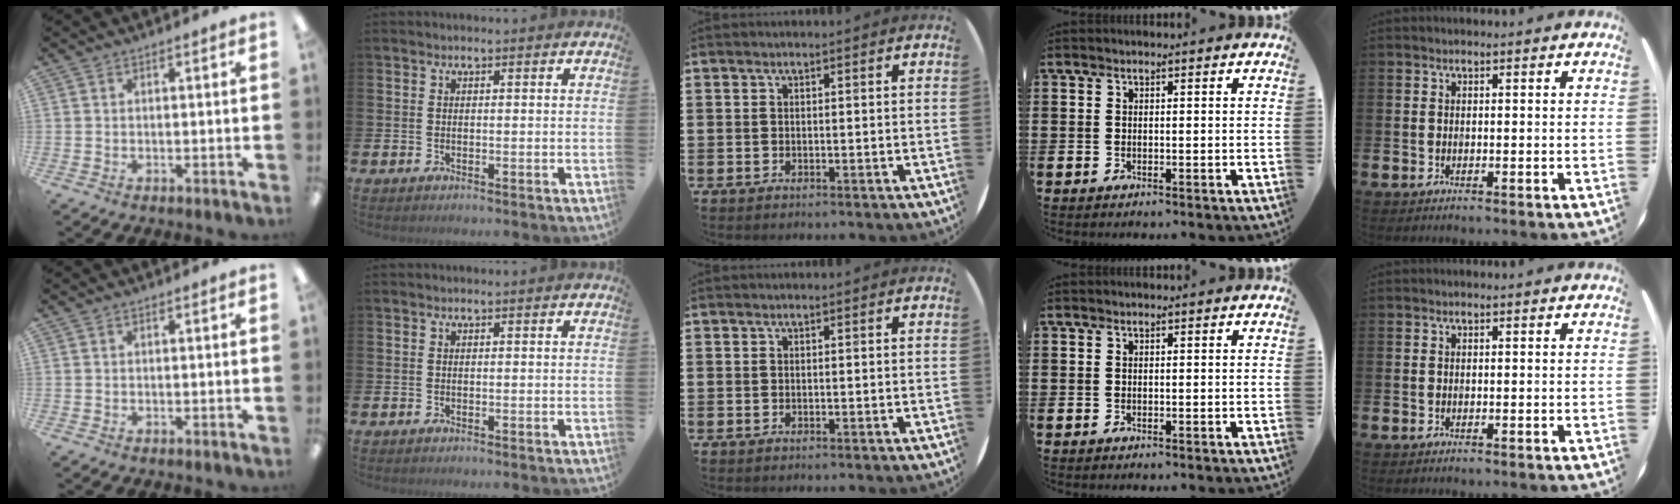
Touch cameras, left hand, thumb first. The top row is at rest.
{}